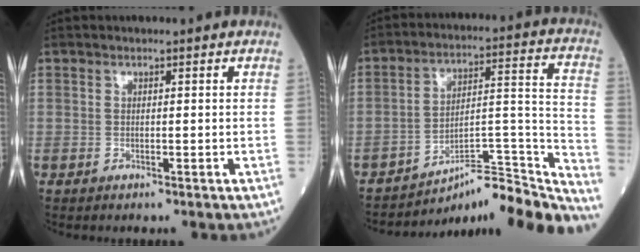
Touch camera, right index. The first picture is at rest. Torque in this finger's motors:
{"motor_torque": [0.16, -0.22, 0.11, 0.06]}